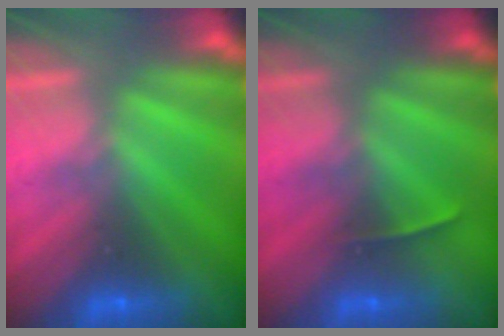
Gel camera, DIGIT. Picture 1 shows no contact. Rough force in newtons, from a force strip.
{"total": 1.4}